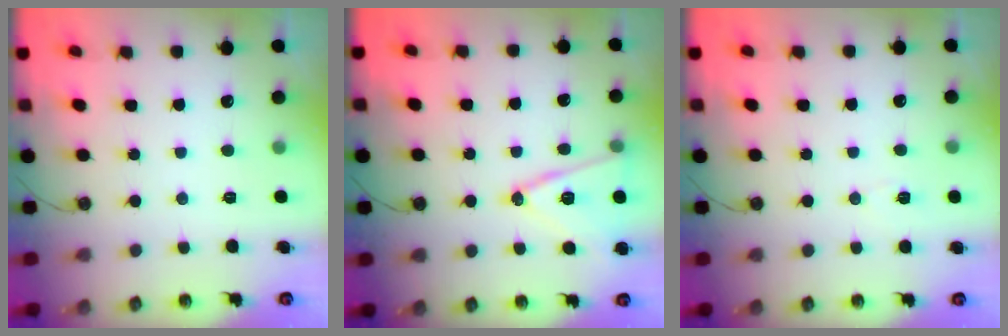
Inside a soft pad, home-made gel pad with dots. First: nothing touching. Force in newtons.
{"total": 13.2, "press": 12.7, "slide": 3.5}
{"total": 4.2, "press": 4.1, "slide": 1.1}